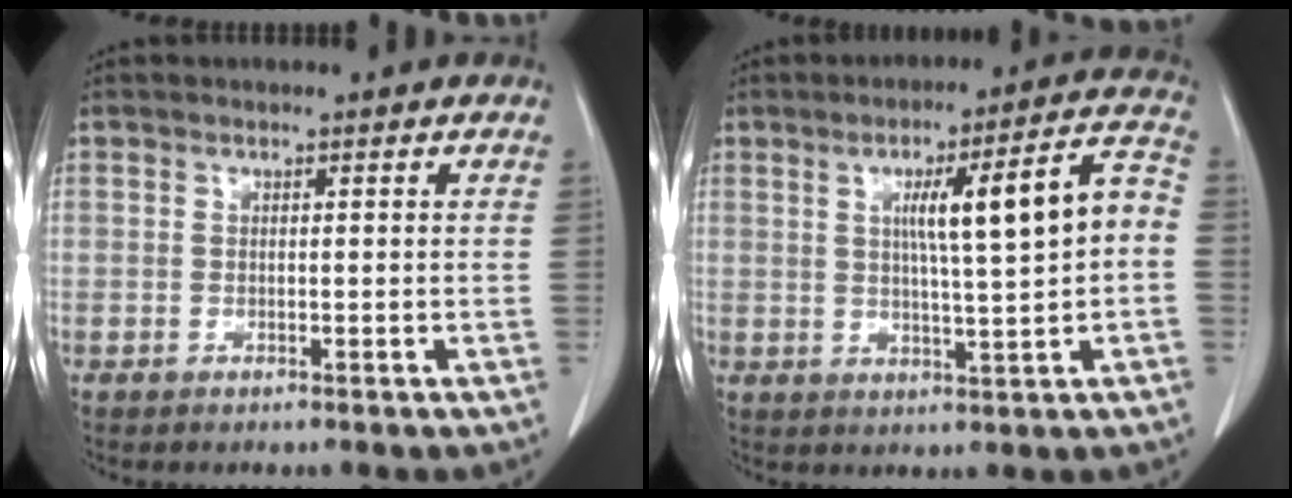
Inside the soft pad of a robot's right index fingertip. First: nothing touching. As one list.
[{"total": 11.7, "force": [0.9, 0.7, 11.7], "torque": [-0.168, 0.028, 0.017]}]